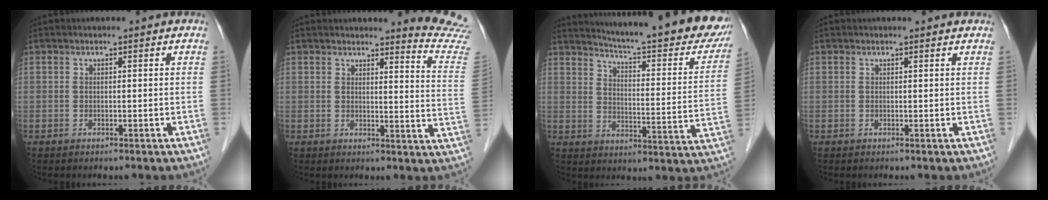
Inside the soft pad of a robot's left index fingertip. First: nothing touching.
{"total": 9.5, "force": [9.4, -1.3, 0.3], "torque": [0.001, -0.126, 0.077]}
{"total": 25.4, "force": [22.4, 2.8, 11.6], "torque": [-0.164, -0.082, 0.269]}
{"total": 0.7, "force": [0.7, -0.1, 0.1], "torque": [-0.013, -0.005, 0.003]}